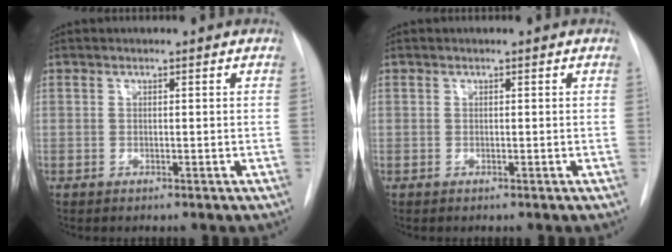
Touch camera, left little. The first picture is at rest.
{"total": 0.0}